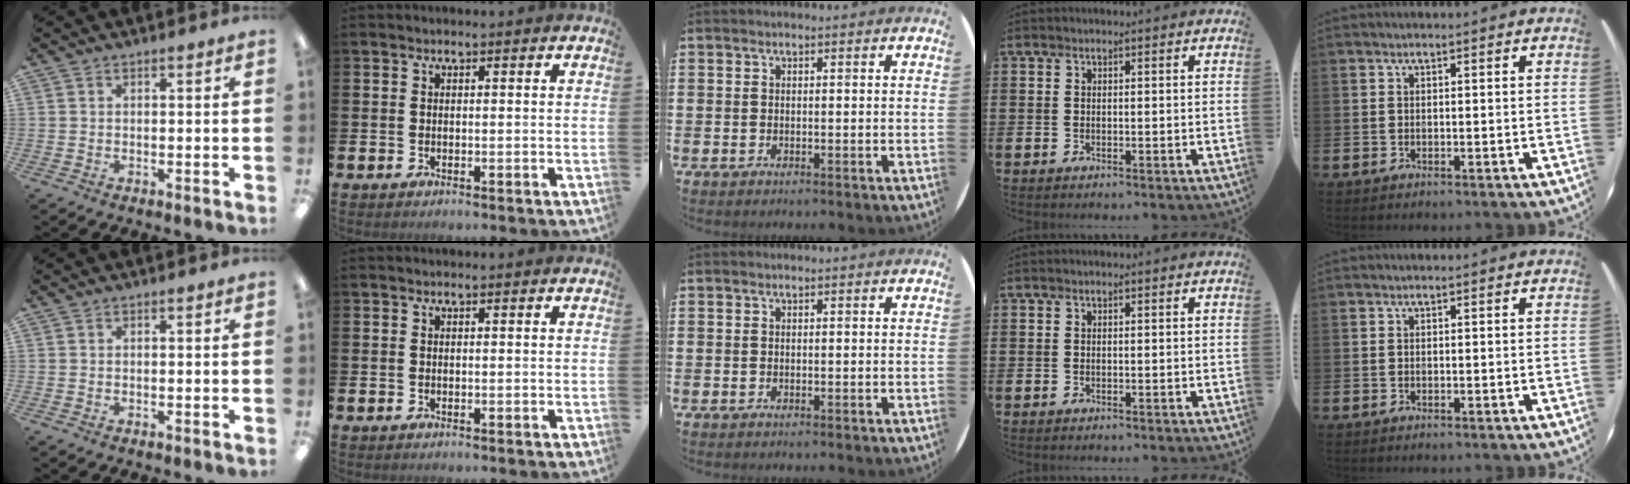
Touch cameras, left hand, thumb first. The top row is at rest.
{}